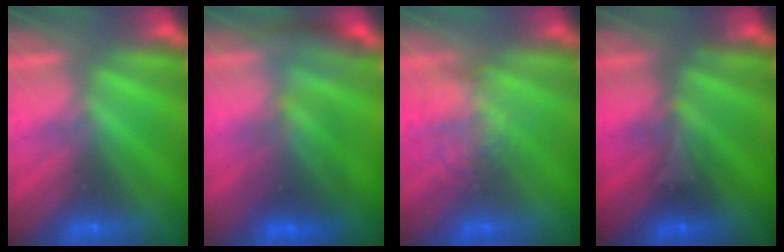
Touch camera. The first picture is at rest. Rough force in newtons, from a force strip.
{"total": 2.8}
{"total": 2.1}
{"total": 2.9}